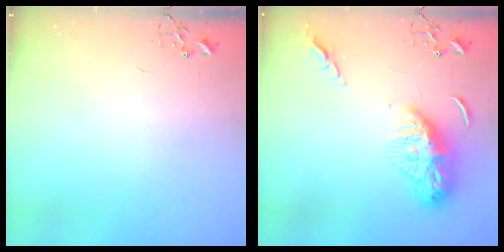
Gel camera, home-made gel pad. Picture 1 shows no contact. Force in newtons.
{"total": 13.3, "press": 13.2, "slide": 1.3}